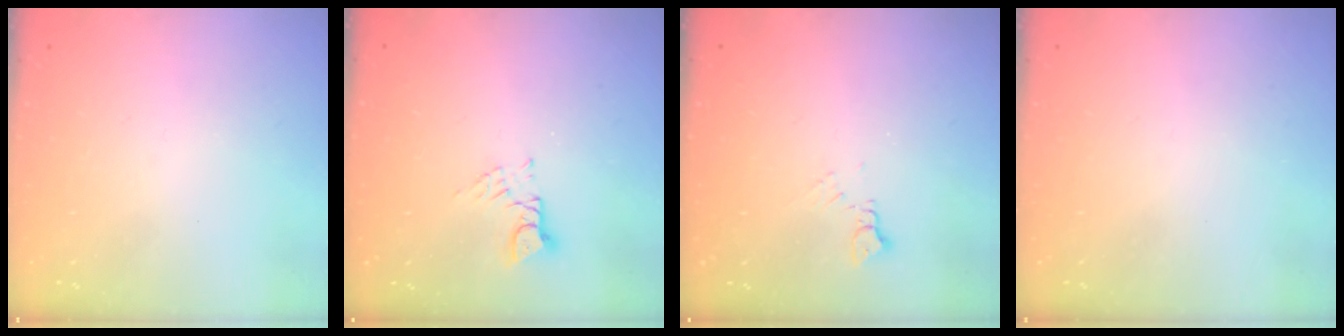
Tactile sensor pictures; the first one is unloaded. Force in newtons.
{"total": 2.8, "press": 2.8, "slide": 0.3}
{"total": 2.9, "press": 2.9, "slide": 0.5}
{"total": 0.0}